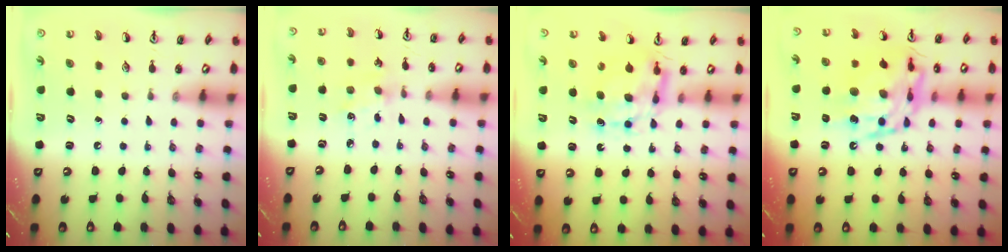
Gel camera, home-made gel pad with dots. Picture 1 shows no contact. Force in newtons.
{"total": 2.0, "press": 2.0, "slide": 0.5}
{"total": 7.7, "press": 7.7, "slide": 0.5}
{"total": 17.5, "press": 17.5, "slide": 1.4}